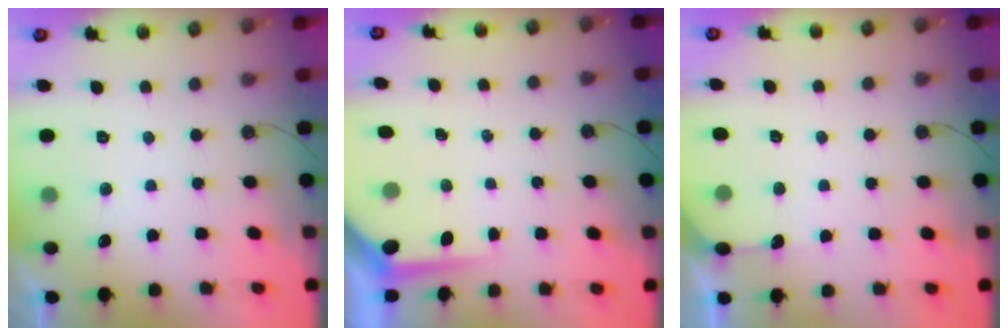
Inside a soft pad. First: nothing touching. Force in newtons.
{"total": 5.6, "press": 5.6, "slide": 0.5}
{"total": 4.1, "press": 4.1, "slide": 0.5}